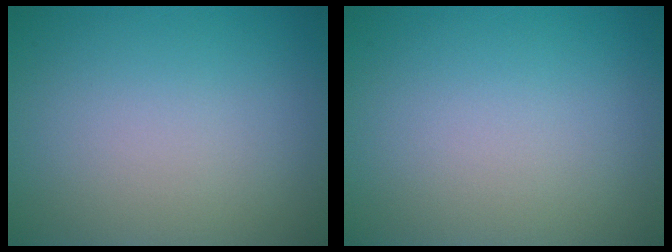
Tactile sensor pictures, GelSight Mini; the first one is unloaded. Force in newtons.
{"total": 0.0}